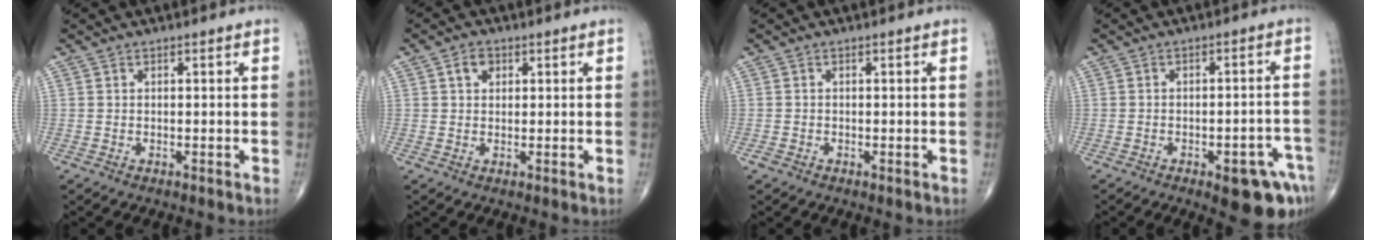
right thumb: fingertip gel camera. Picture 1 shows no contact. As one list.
[{"total": 2.8, "force": [1.1, 2.1, 1.6], "torque": [-0.019, 0.003, 0.018]}, {"total": 0.7, "force": [-0.4, 0.5, 0.4], "torque": [-0.008, 0.002, -0.010]}, {"total": 10.0, "force": [-5.4, 3.6, 7.7], "torque": [-0.070, 0.034, -0.061]}]